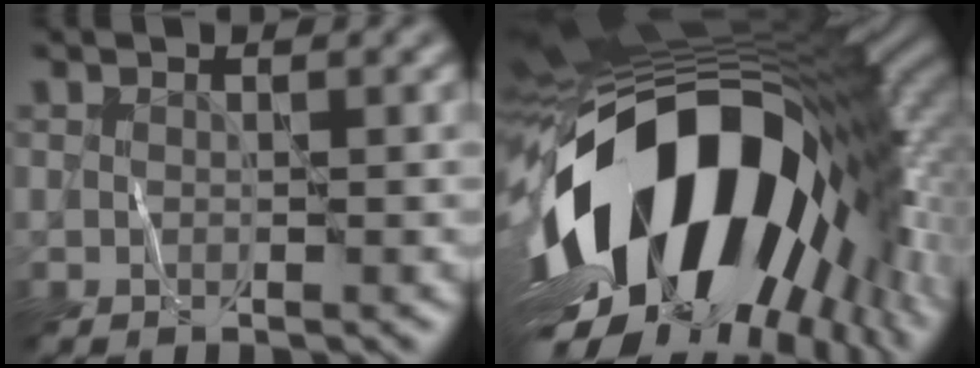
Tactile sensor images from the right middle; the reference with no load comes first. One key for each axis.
{"total": 19.7, "fx": -4.3, "fy": 11.0, "fz": 15.8, "tx": -0.276, "ty": -0.026, "tz": -0.074}